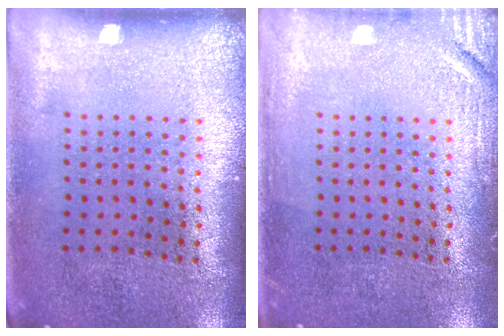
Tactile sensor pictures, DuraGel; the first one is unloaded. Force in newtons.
{"total": 1.8, "press": 1.8, "slide": 0.3}